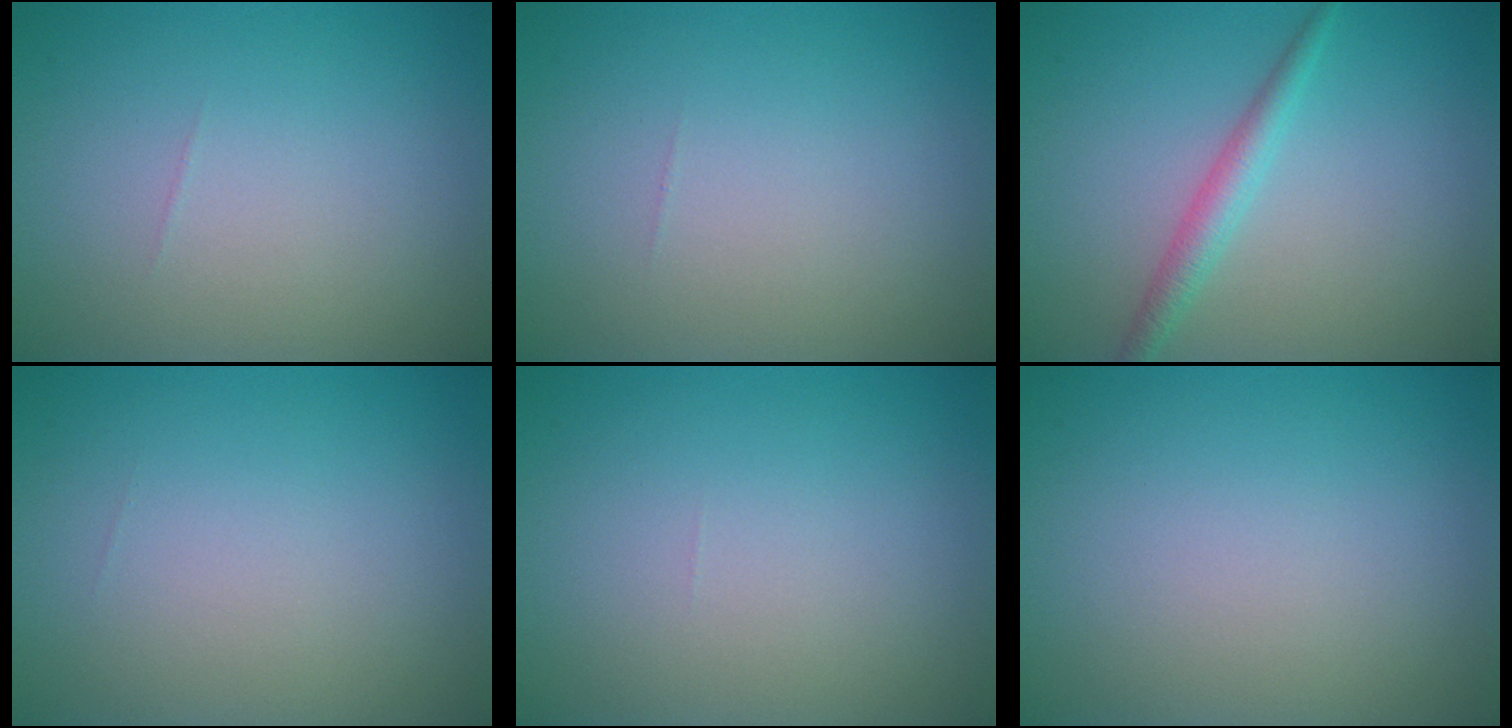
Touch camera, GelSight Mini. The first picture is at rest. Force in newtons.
{"total": 0.0}
{"total": 2.2, "press": 2.2, "slide": 0.1}
{"total": 0.0}
{"total": 0.0}
{"total": 0.0}